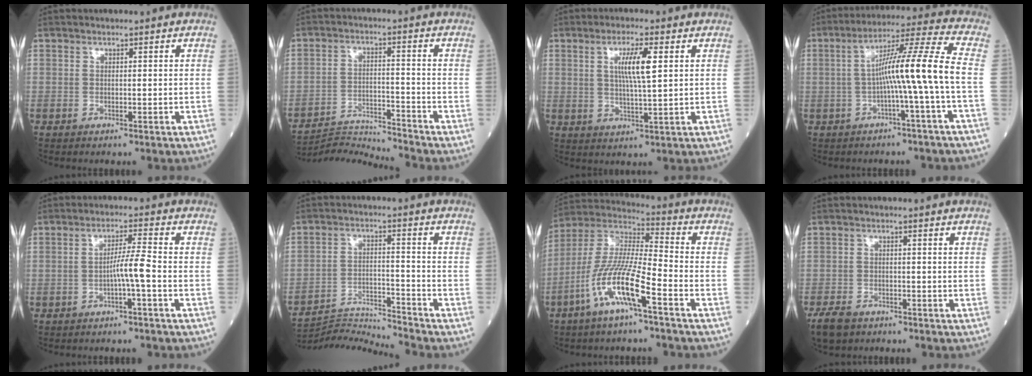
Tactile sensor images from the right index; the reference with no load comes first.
{"total": 7.7, "force": [-7.2, -2.4, -1.4], "torque": [0.017, 0.002, -0.132]}
{"total": 6.2, "force": [1.8, 0.3, 5.9], "torque": [-0.110, 0.000, 0.032]}
{"total": 10.6, "force": [-1.5, -2.0, 10.3], "torque": [-0.173, 0.025, -0.027]}
{"total": 4.0, "force": [-1.4, -0.7, 3.6], "torque": [-0.062, 0.005, -0.026]}
{"total": 8.8, "force": [-8.2, -3.0, -1.4], "torque": [0.014, 0.013, -0.151]}
{"total": 13.0, "force": [-6.2, 1.3, 11.4], "torque": [-0.239, -0.004, -0.125]}
{"total": 4.4, "force": [-3.6, 2.0, 1.6], "torque": [-0.034, -0.004, -0.065]}